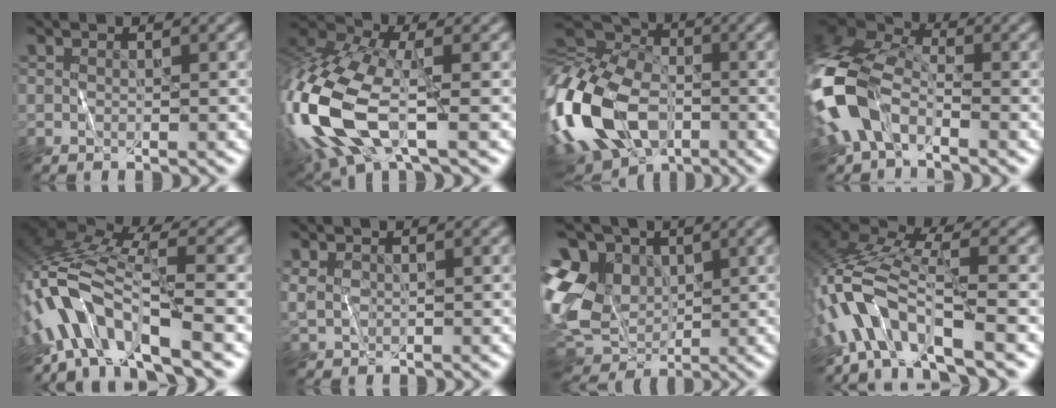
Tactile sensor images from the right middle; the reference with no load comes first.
{"total": 13.1, "force": [-3.6, 6.2, 11.0], "torque": [-0.273, -0.006, -0.081]}
{"total": 16.7, "force": [-6.1, 10.9, 11.0], "torque": [-0.262, -0.009, -0.121]}
{"total": 9.7, "force": [-3.3, 6.0, 6.9], "torque": [-0.160, -0.001, -0.082]}
{"total": 10.6, "force": [-5.3, 3.2, 8.6], "torque": [-0.164, 0.014, -0.103]}
{"total": 1.3, "force": [0.4, 1.0, 0.7], "torque": [-0.017, 0.000, 0.009]}
{"total": 11.8, "force": [1.4, 9.3, 7.1], "torque": [-0.170, 0.002, 0.029]}
{"total": 8.7, "force": [-3.8, 3.0, 7.2], "torque": [-0.147, 0.015, -0.085]}